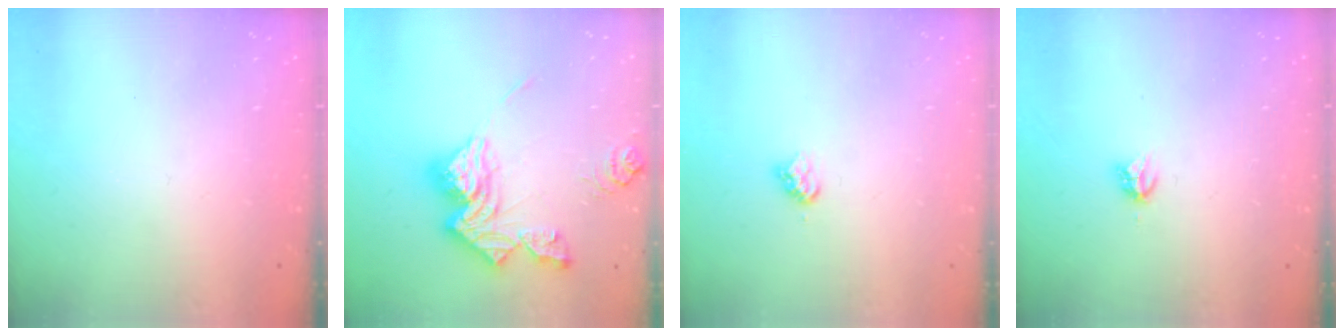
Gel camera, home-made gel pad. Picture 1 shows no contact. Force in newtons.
{"total": 16.7, "press": 16.7, "slide": 1.6}
{"total": 3.1, "press": 3.1, "slide": 0.3}
{"total": 3.7, "press": 3.7, "slide": 0.3}